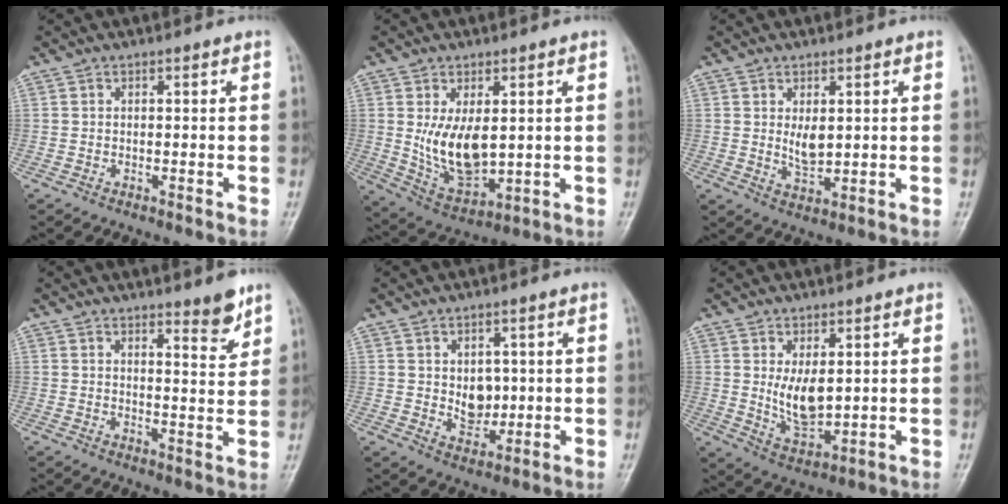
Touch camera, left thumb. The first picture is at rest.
{"total": 10.5, "force": [1.3, 5.7, 8.8], "torque": [-0.142, -0.024, 0.045]}
{"total": 4.2, "force": [1.1, 2.2, 3.4], "torque": [-0.052, -0.016, 0.026]}
{"total": 4.9, "force": [3.8, 0.9, 2.9], "torque": [-0.029, -0.036, 0.053]}
{"total": 5.6, "force": [0.7, 4.2, 3.7], "torque": [-0.031, -0.012, 0.022]}
{"total": 7.5, "force": [1.5, 3.9, 6.2], "torque": [-0.095, -0.025, 0.042]}